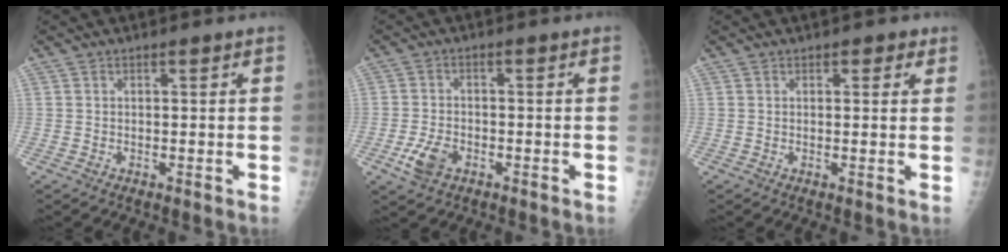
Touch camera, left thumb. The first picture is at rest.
{"total": 4.8, "force": [-2.2, 3.0, 3.1], "torque": [-0.063, 0.006, -0.040]}
{"total": 2.0, "force": [1.2, 1.2, 1.1], "torque": [0.004, -0.003, 0.011]}